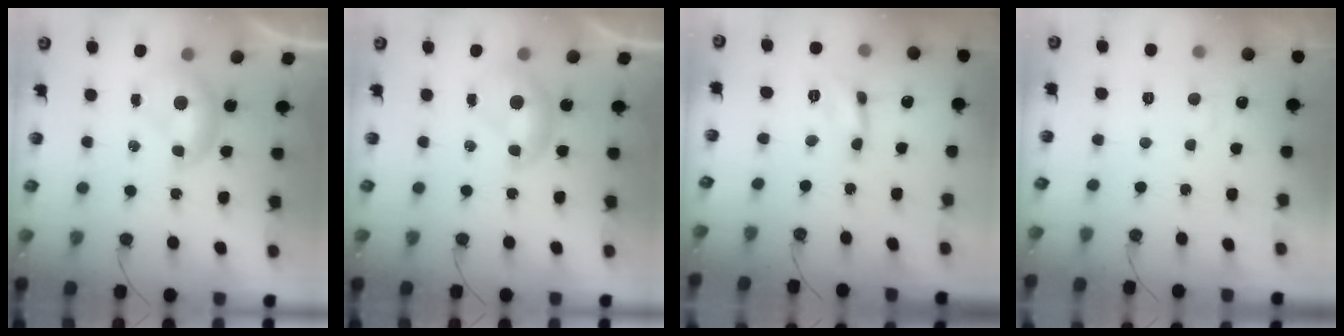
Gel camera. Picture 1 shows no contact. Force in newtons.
{"total": 0.0}
{"total": 1.6, "press": 1.5, "slide": 0.4}
{"total": 2.7, "press": 2.6, "slide": 0.5}